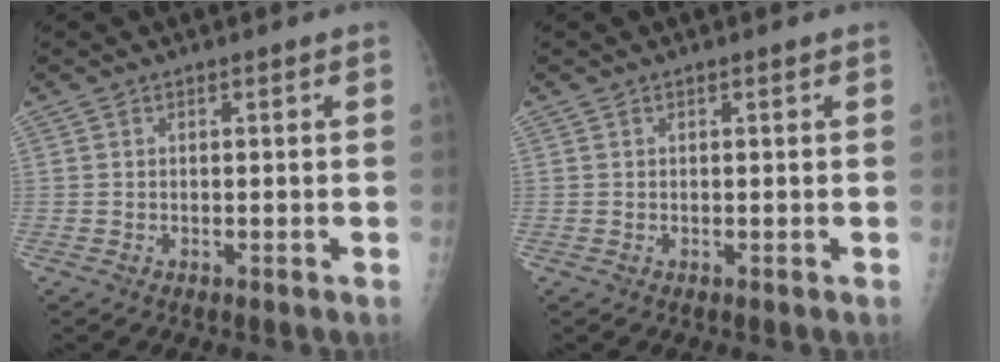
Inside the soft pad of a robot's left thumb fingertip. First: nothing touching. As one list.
[{"total": 0.0}]